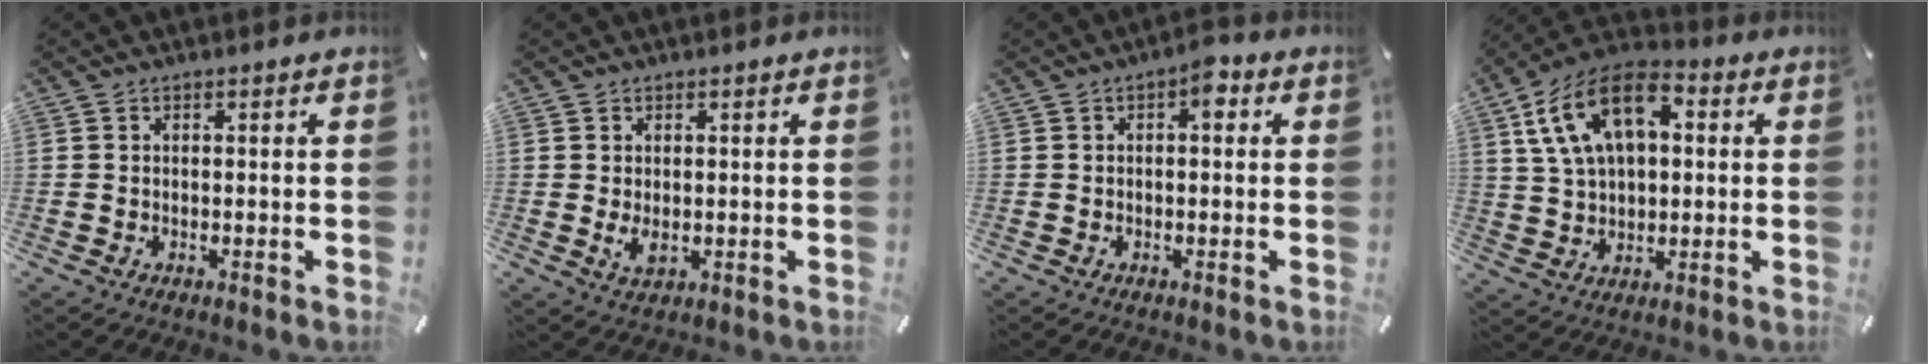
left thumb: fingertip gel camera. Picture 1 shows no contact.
{"total": 3.0, "force": [0.0, 1.8, 2.4], "torque": [-0.051, -0.006, -0.005]}
{"total": 3.7, "force": [0.7, 1.8, 3.1], "torque": [-0.042, 0.004, 0.003]}
{"total": 15.1, "force": [5.4, 9.5, 10.5], "torque": [-0.220, 0.003, 0.097]}